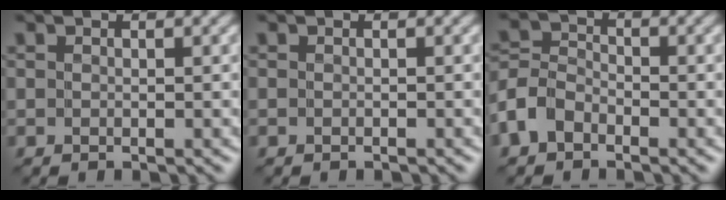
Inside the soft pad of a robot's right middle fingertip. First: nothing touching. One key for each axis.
{"total": 0.0}
{"total": 3.4, "fx": -1.9, "fy": 2.3, "fz": 1.5, "tx": -0.037, "ty": 0.007, "tz": -0.052}